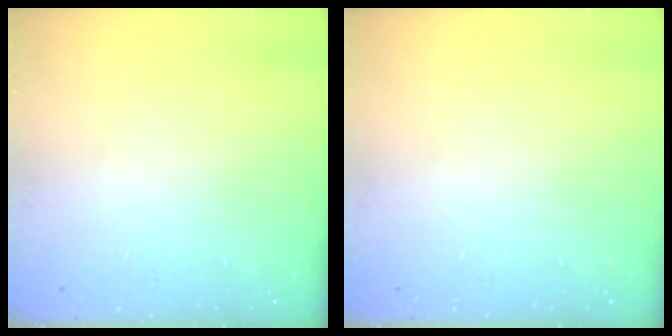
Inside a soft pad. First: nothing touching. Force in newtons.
{"total": 0.0}